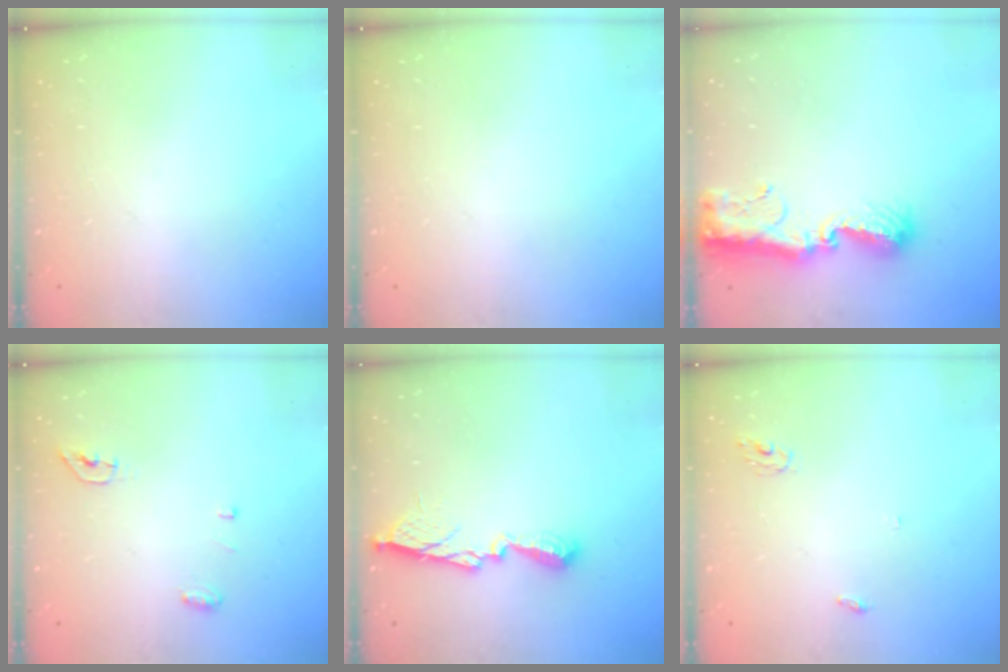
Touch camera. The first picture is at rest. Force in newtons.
{"total": 0.0}
{"total": 9.7, "press": 9.6, "slide": 0.9}
{"total": 4.4, "press": 4.3, "slide": 0.8}
{"total": 10.6, "press": 10.6, "slide": 0.6}
{"total": 2.8, "press": 2.8, "slide": 0.2}